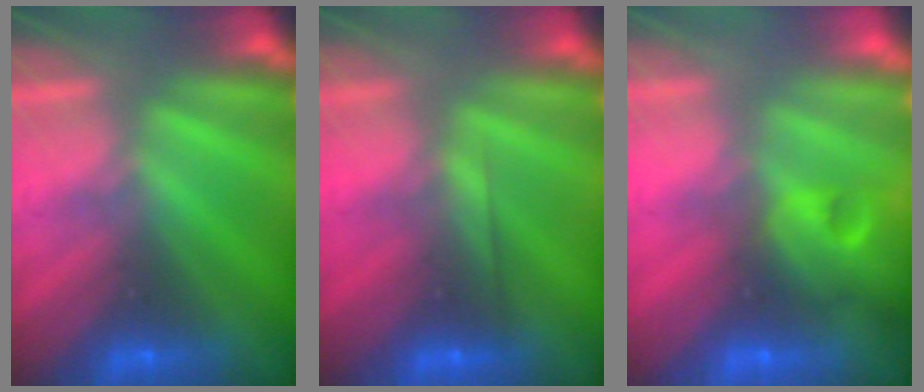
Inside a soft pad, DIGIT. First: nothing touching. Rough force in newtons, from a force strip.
{"total": 1.9}
{"total": 10.2}